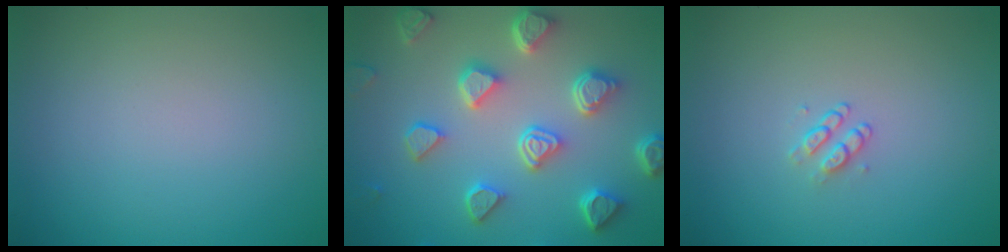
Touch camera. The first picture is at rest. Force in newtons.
{"total": 6.6, "press": 5.3, "slide": 4.0}
{"total": 1.1, "press": 0.8, "slide": 0.7}